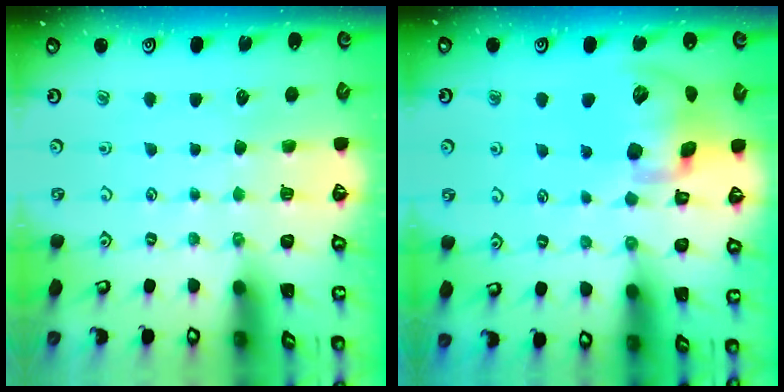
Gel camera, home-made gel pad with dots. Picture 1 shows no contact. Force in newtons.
{"total": 16.9, "press": 16.7, "slide": 2.6}